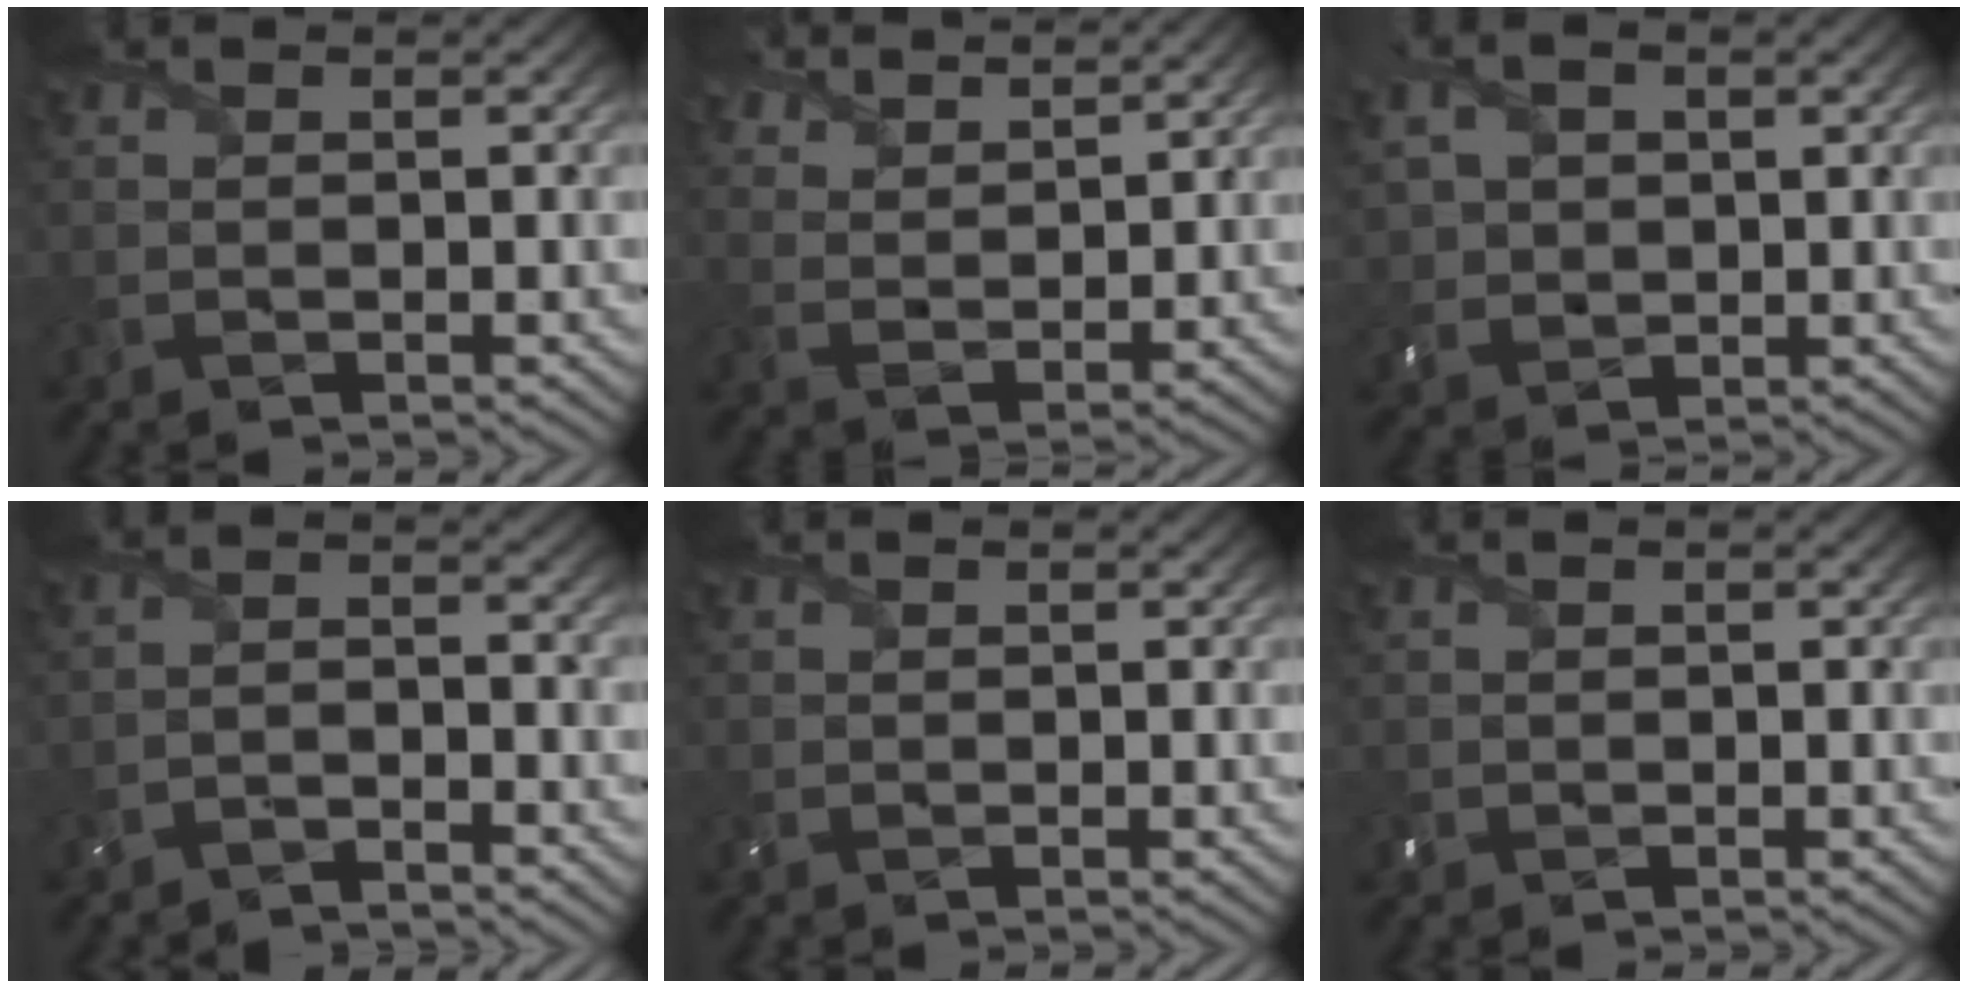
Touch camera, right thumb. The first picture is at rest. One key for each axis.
{"total": 7.4, "fx": 6.4, "fy": 2.3, "fz": 3.1, "tx": -0.074, "ty": -0.008, "tz": 0.126}
{"total": 5.8, "fx": 1.7, "fy": 4.2, "fz": 3.6, "tx": -0.100, "ty": 0.002, "tz": 0.033}
{"total": 2.9, "fx": -2.8, "fy": 0.2, "fz": 1.0, "tx": -0.021, "ty": 0.001, "tz": -0.061}
{"total": 0.5, "fx": -0.1, "fy": 0.4, "fz": 0.4, "tx": -0.010, "ty": 0.000, "tz": -0.003}
{"total": 0.6, "fx": -0.1, "fy": 0.5, "fz": 0.2, "tx": -0.007, "ty": 0.000, "tz": -0.002}